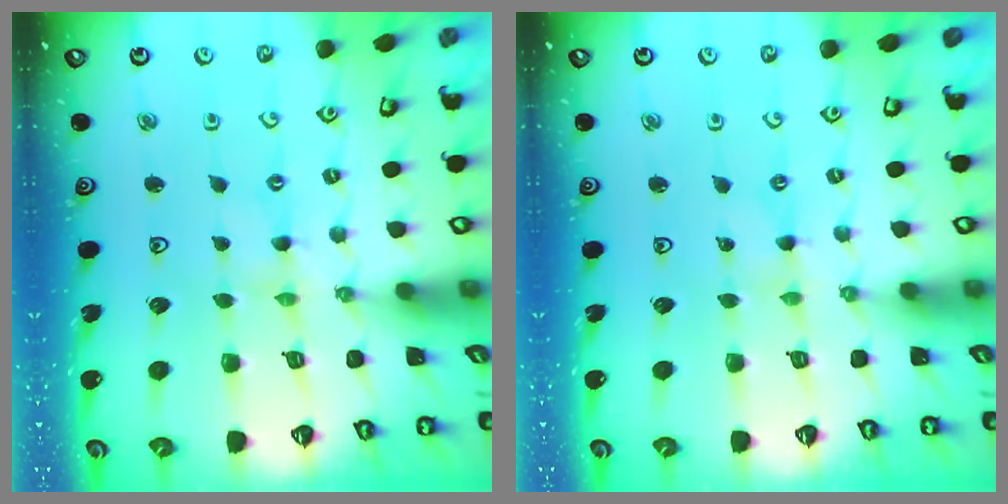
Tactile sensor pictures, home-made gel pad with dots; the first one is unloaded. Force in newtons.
{"total": 0.0}